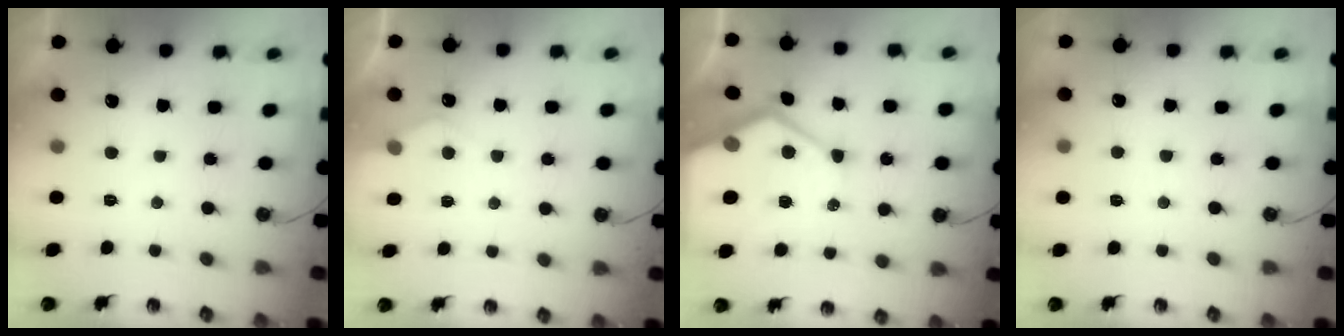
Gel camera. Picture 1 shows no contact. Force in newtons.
{"total": 4.9, "press": 4.9, "slide": 0.6}
{"total": 17.0, "press": 16.9, "slide": 1.5}
{"total": 2.8, "press": 2.8, "slide": 0.4}